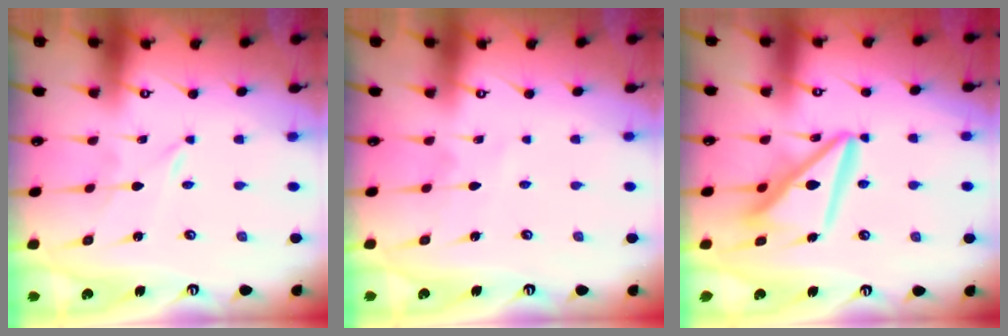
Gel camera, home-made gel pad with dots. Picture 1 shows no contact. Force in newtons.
{"total": 3.8, "press": 3.8, "slide": 0.4}
{"total": 12.4, "press": 12.3, "slide": 1.6}